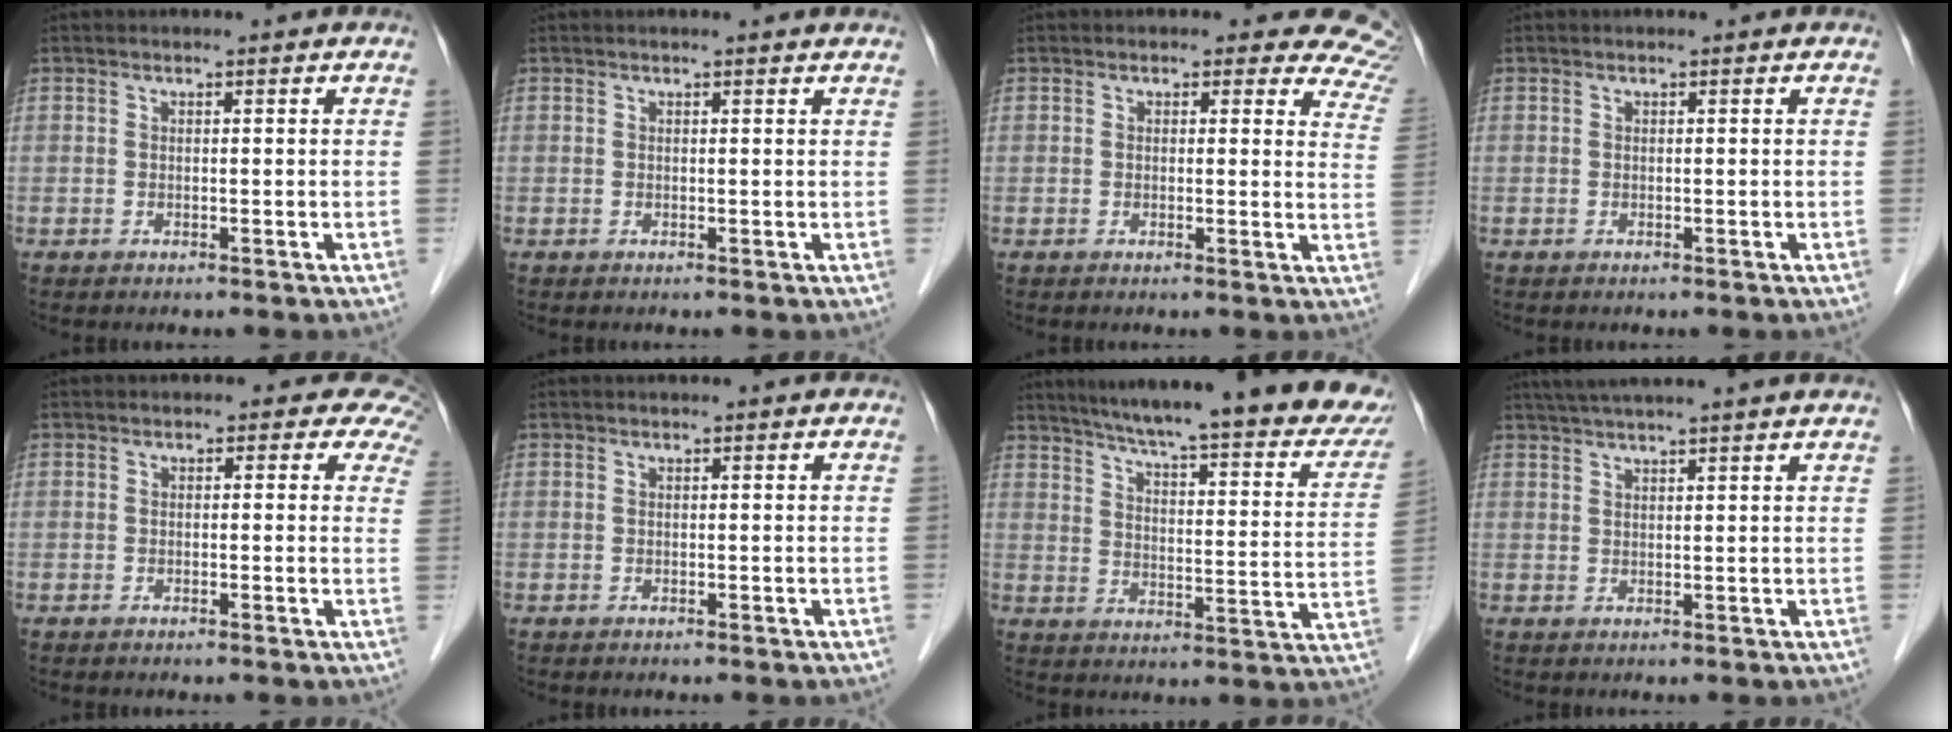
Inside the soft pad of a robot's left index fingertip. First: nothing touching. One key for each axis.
{"total": 1.5, "fx": 1.4, "fy": 0.1, "fz": 0.6, "tx": -0.013, "ty": 0.003, "tz": 0.010}
{"total": 9.7, "fx": 8.4, "fy": 4.1, "fz": 2.5, "tx": 0.021, "ty": -0.032, "tz": 0.044}
{"total": 0.0}
{"total": 4.8, "fx": 3.3, "fy": 3.0, "fz": 1.8, "tx": 0.002, "ty": 0.000, "tz": 0.003}
{"total": 0.0}
{"total": 28.1, "fx": 23.0, "fy": 3.7, "fz": 15.7, "tx": -0.217, "ty": -0.040, "tz": 0.281}
{"total": 9.6, "fx": 8.2, "fy": -0.9, "fz": 4.8, "tx": -0.079, "ty": 0.034, "tz": 0.106}